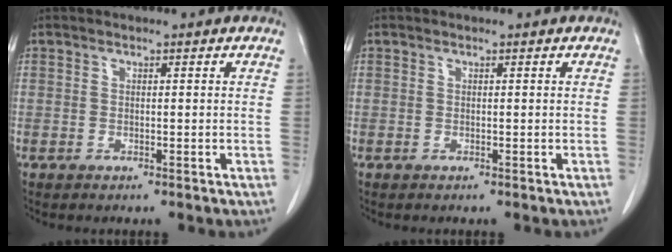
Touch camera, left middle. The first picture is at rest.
{"total": 0.0}